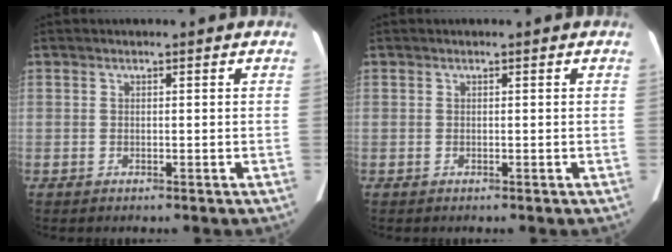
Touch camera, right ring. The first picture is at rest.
{"total": 0.0}